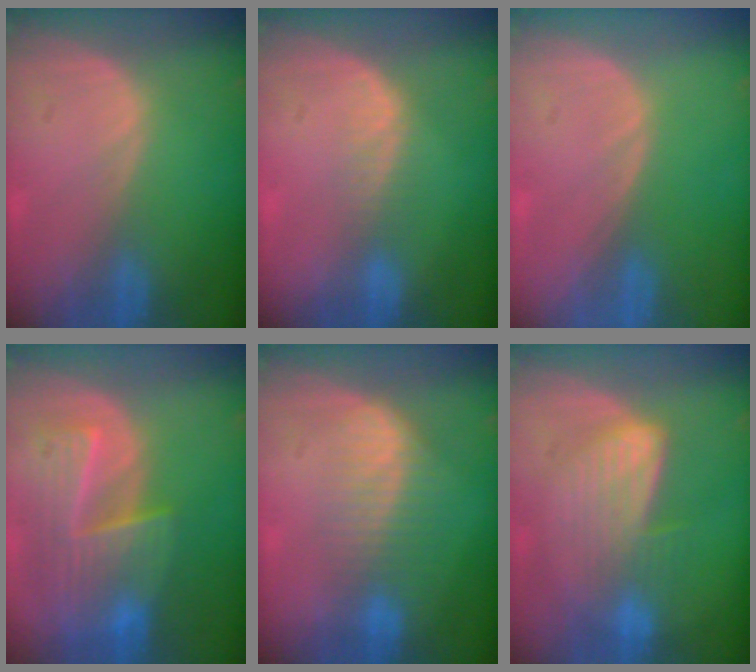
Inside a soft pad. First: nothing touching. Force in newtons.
{"total": 2.5, "press": 2.0, "slide": 1.6}
{"total": 0.0}
{"total": 9.6, "press": 8.4, "slide": 4.7}
{"total": 7.1, "press": 6.3, "slide": 3.3}
{"total": 6.5, "press": 6.5, "slide": 1.0}